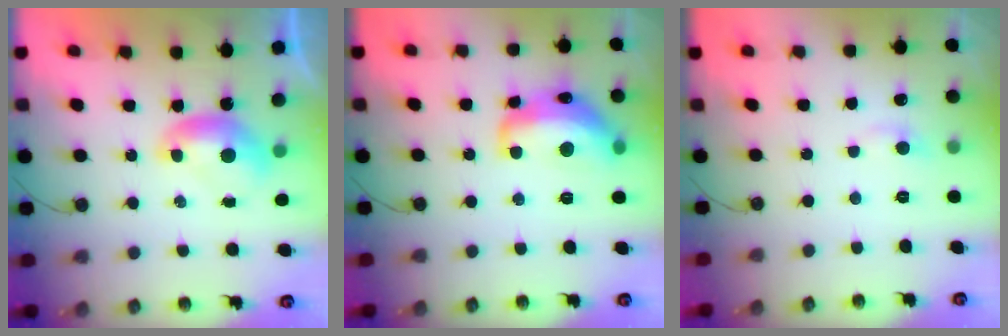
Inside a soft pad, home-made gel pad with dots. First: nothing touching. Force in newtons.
{"total": 9.6, "press": 9.6, "slide": 0.8}
{"total": 1.1, "press": 0.8, "slide": 0.8}